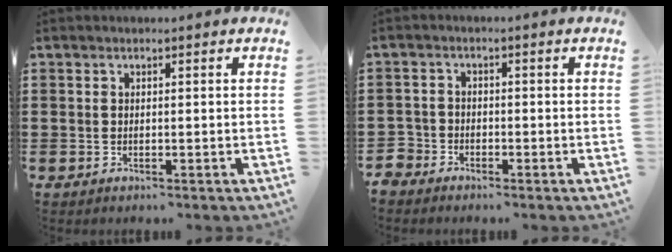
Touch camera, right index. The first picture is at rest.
{"total": 2.5, "force": [-2.1, 1.4, 0.0], "torque": [-0.022, -0.005, -0.053]}